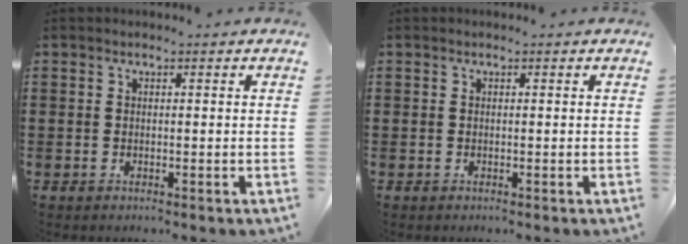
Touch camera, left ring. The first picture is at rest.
{"total": 0.0}